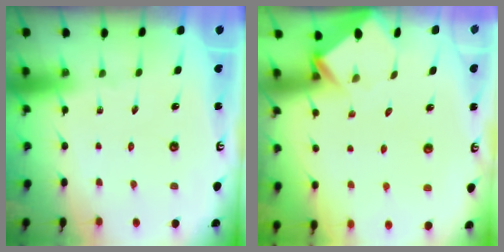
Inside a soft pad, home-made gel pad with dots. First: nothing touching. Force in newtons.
{"total": 3.8, "press": 3.8, "slide": 0.2}